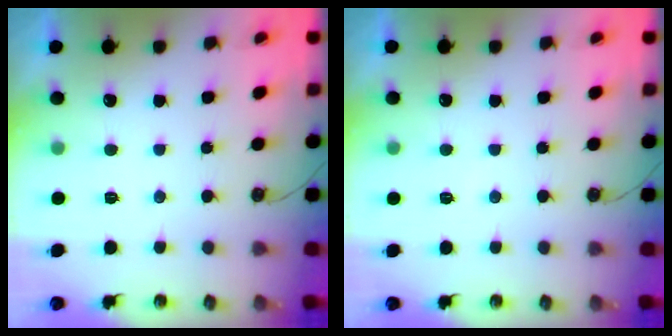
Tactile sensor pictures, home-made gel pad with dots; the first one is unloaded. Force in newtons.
{"total": 3.1, "press": 3.1, "slide": 0.5}